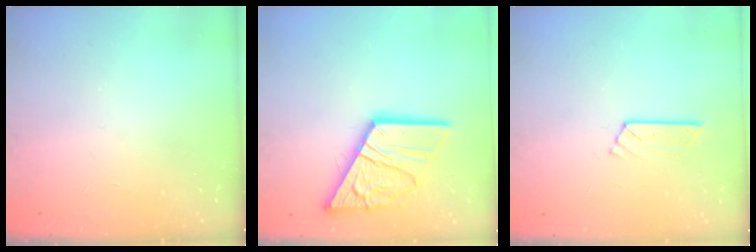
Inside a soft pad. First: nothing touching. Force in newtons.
{"total": 18.5, "press": 18.4, "slide": 1.9}
{"total": 3.7, "press": 3.7, "slide": 0.3}